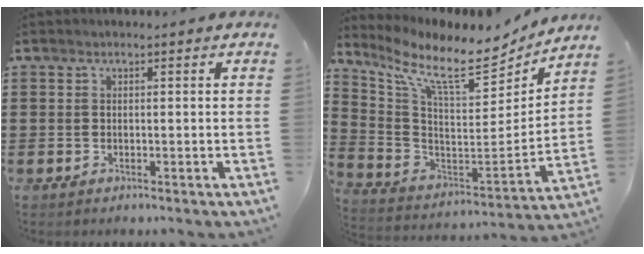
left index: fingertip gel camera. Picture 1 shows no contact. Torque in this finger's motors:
{"motor_torque": [2.14, 0.00, 0.66, 0.14]}